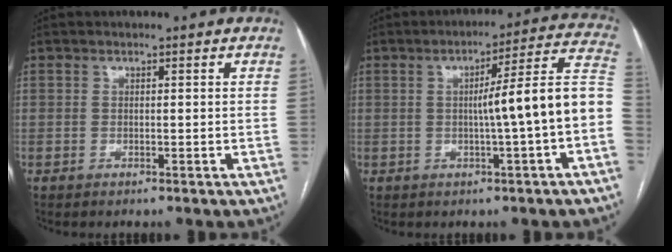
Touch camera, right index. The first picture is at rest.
{"total": 12.1, "force": [-1.6, -0.8, 12.0], "torque": [-0.158, 0.030, -0.026]}